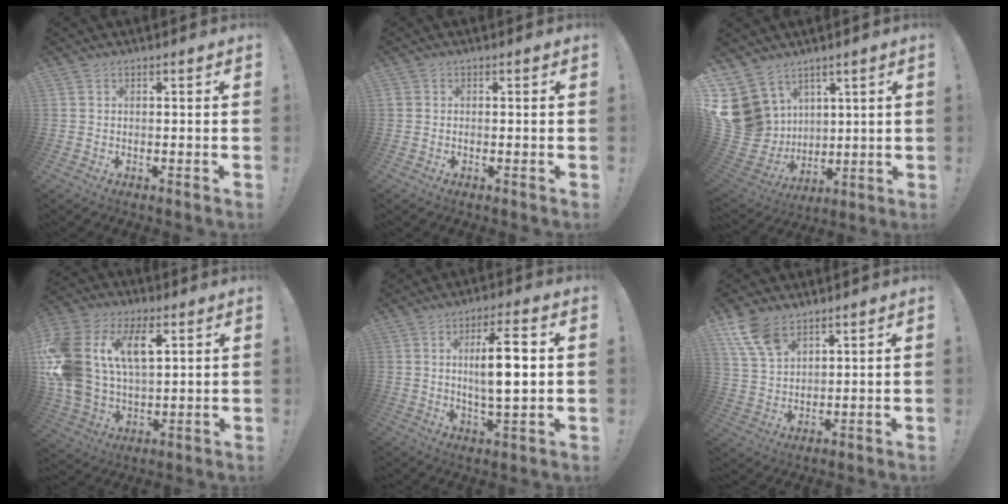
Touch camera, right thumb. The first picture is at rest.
{"total": 0.9, "force": [-0.1, 0.8, 0.2], "torque": [-0.012, 0.005, 0.001]}
{"total": 16.0, "force": [5.6, 13.5, 6.5], "torque": [-0.152, -0.043, 0.131]}
{"total": 20.9, "force": [6.7, 13.9, 14.1], "torque": [-0.286, -0.019, 0.121]}
{"total": 11.3, "force": [1.5, 2.8, 10.9], "torque": [-0.178, -0.001, 0.017]}
{"total": 10.2, "force": [6.6, 5.6, 5.4], "torque": [-0.110, -0.029, 0.130]}